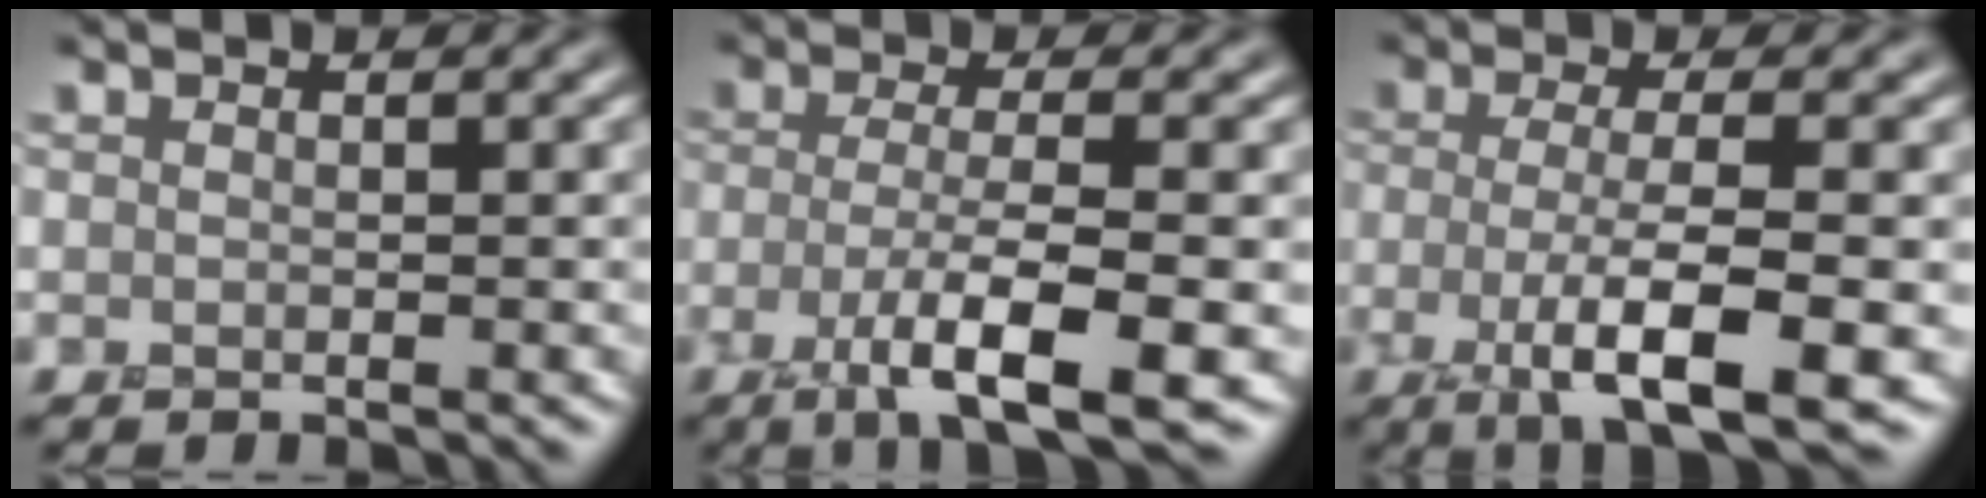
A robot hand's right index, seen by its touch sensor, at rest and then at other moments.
{"total": 6.0, "force": [-2.4, 1.2, 5.4], "torque": [-0.091, -0.002, -0.047]}
{"total": 6.3, "force": [-2.0, 1.5, 5.8], "torque": [-0.100, -0.002, -0.039]}